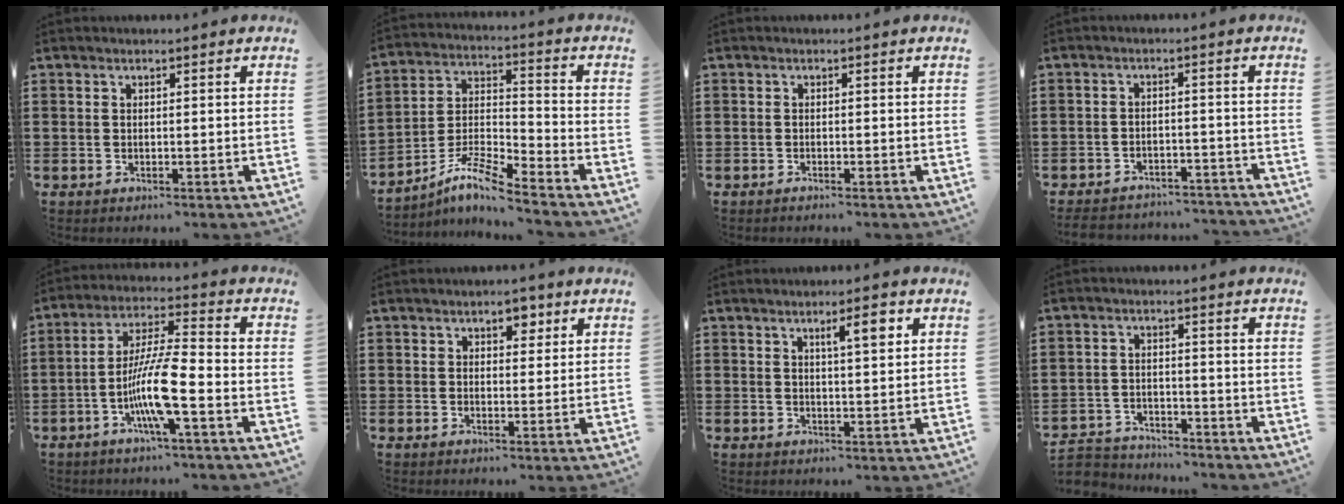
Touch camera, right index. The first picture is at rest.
{"total": 7.5, "force": [-6.4, 0.6, 3.9], "torque": [-0.088, -0.006, -0.128]}
{"total": 0.6, "force": [-0.6, 0.0, 0.1], "torque": [-0.003, -0.002, -0.013]}
{"total": 3.6, "force": [-3.6, 0.6, 0.2], "torque": [-0.013, 0.001, -0.076]}
{"total": 10.1, "force": [-3.6, 1.3, 9.3], "torque": [-0.195, -0.012, -0.072]}
{"total": 3.2, "force": [2.0, 2.0, 1.6], "torque": [-0.015, 0.001, 0.029]}
{"total": 3.9, "force": [1.7, 0.8, 3.4], "torque": [-0.055, 0.000, 0.022]}
{"total": 4.2, "force": [-4.1, 0.9, -0.2], "torque": [-0.017, -0.002, -0.093]}